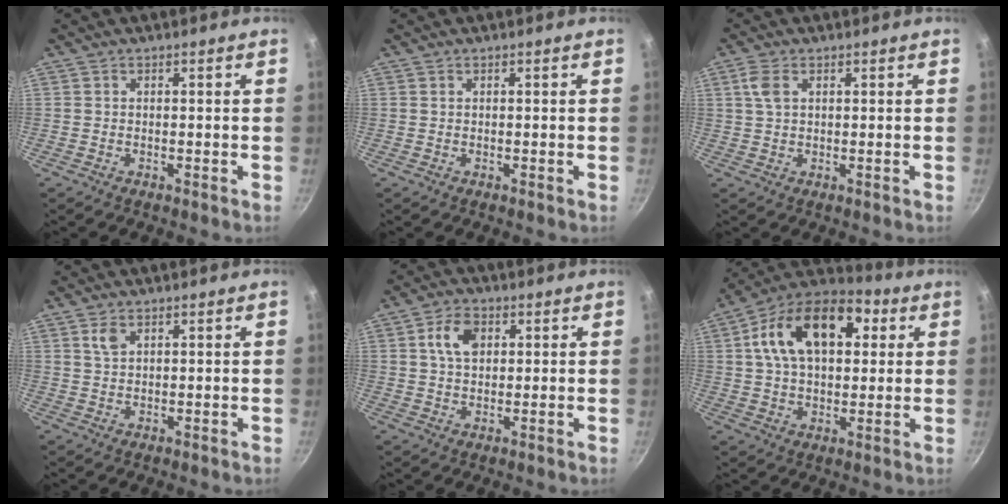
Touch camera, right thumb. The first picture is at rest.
{"total": 0.0}
{"total": 3.4, "force": [1.2, 1.9, 2.5], "torque": [-0.054, 0.001, 0.023]}
{"total": 2.4, "force": [1.3, 1.3, 1.6], "torque": [-0.029, -0.006, 0.026]}
{"total": 6.3, "force": [1.7, 4.2, 4.3], "torque": [-0.062, 0.006, 0.028]}
{"total": 20.2, "force": [5.5, 12.5, 14.9], "torque": [-0.232, 0.018, 0.074]}